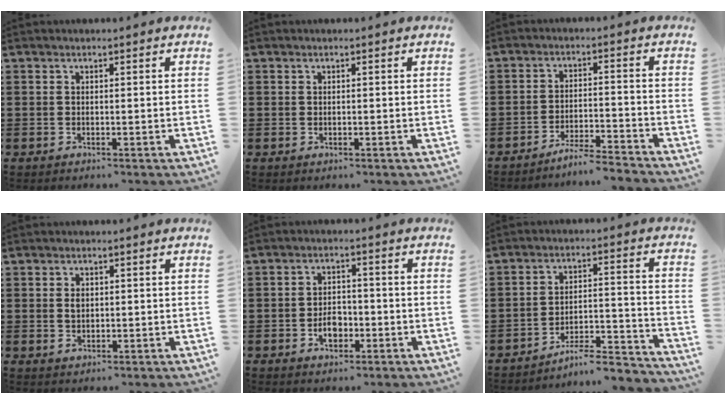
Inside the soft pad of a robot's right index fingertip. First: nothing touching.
{"total": 0.0}
{"total": 4.4, "force": [-4.3, -0.4, 1.1], "torque": [-0.021, -0.005, -0.085]}
{"total": 1.9, "force": [0.2, 1.2, 1.4], "torque": [-0.031, 0.006, 0.003]}
{"total": 3.8, "force": [-1.4, 2.4, 2.5], "torque": [-0.040, 0.001, -0.028]}
{"total": 5.8, "force": [-5.3, 0.8, 2.3], "torque": [-0.038, -0.001, -0.105]}